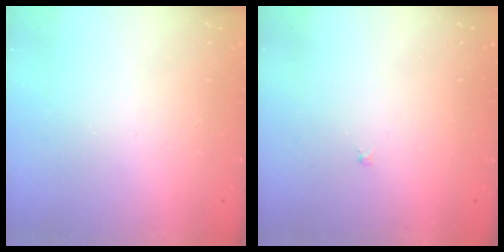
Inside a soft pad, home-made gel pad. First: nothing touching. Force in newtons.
{"total": 1.0, "press": 0.9, "slide": 0.3}